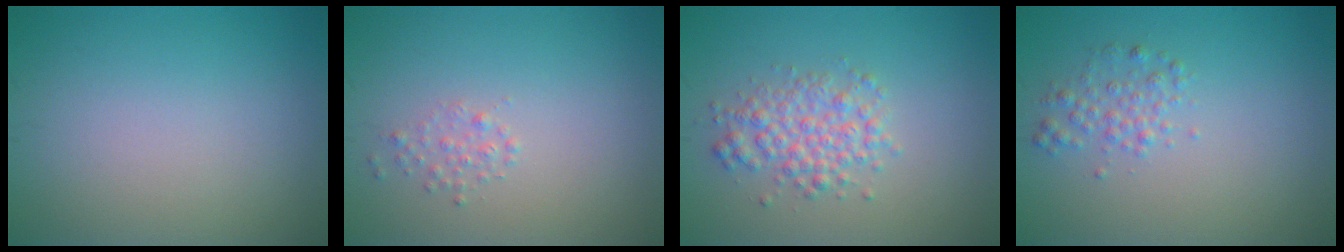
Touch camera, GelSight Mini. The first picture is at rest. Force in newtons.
{"total": 1.0, "press": 1.0, "slide": 0.1}
{"total": 3.2, "press": 3.2, "slide": 0.1}
{"total": 1.7, "press": 1.7, "slide": 0.0}